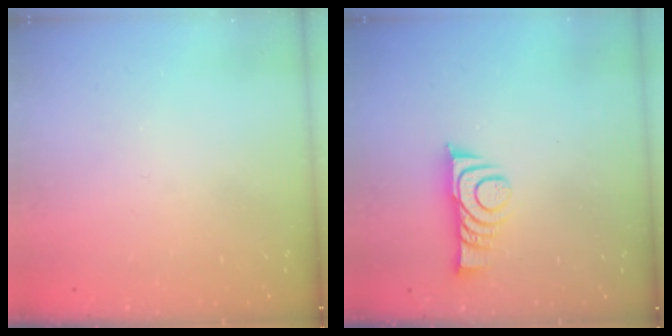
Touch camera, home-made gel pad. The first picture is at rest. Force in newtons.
{"total": 9.0, "press": 9.0, "slide": 0.7}